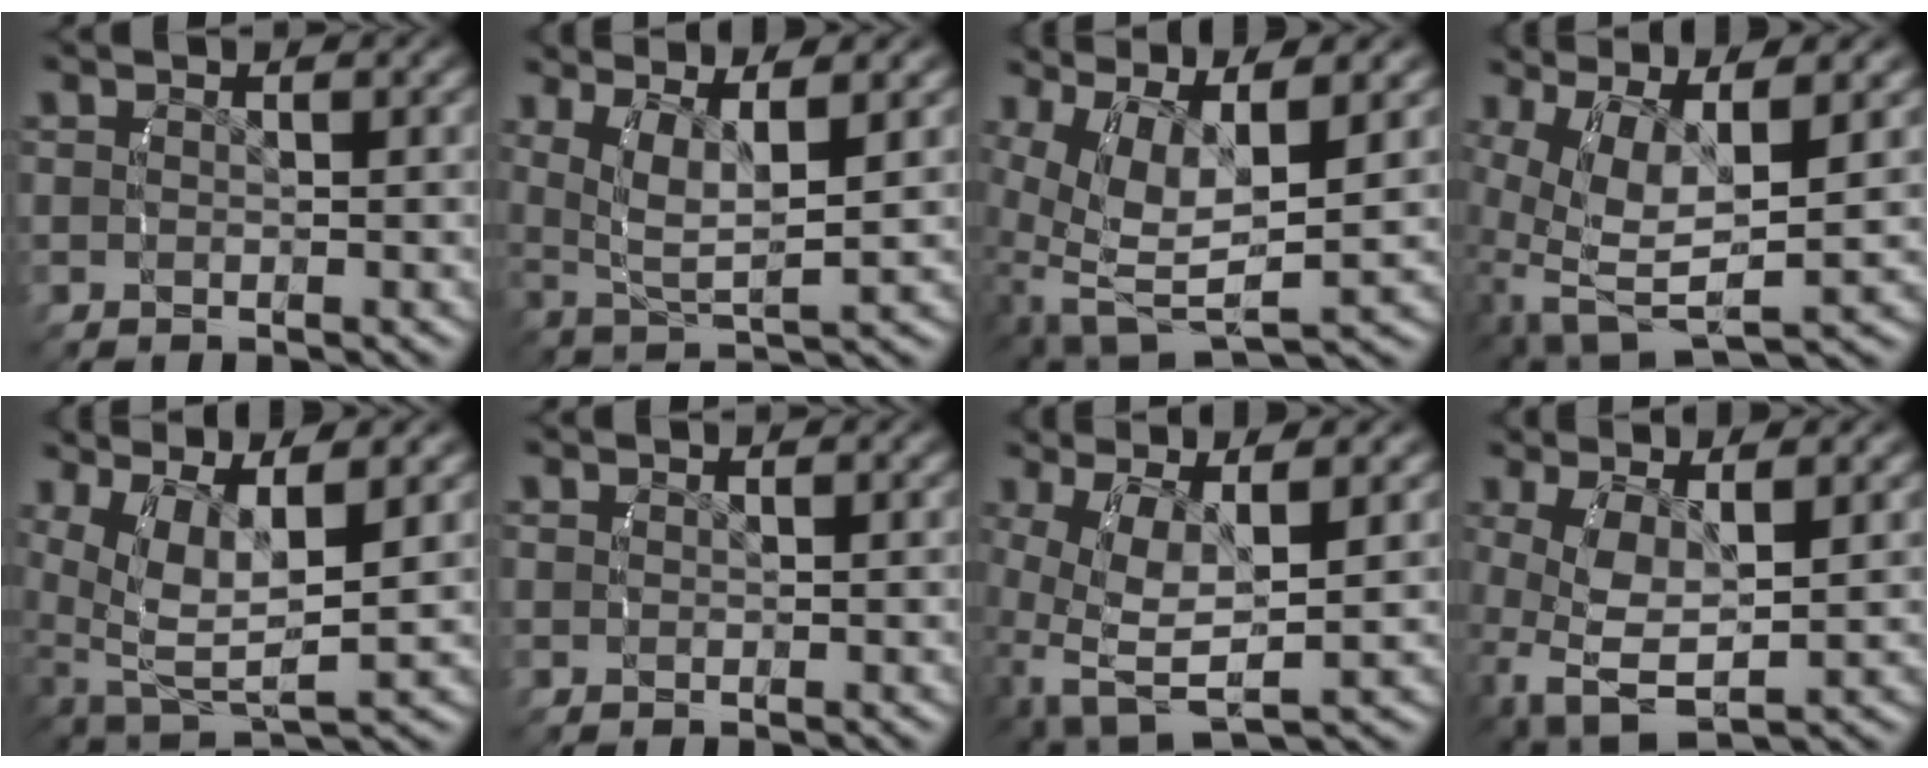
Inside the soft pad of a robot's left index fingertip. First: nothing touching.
{"total": 5.1, "force": [2.2, 1.7, 4.2], "torque": [-0.083, -0.019, 0.054]}
{"total": 9.7, "force": [-0.7, 6.0, 7.6], "torque": [-0.163, -0.056, 0.020]}
{"total": 8.8, "force": [-0.5, 5.2, 7.0], "torque": [-0.161, -0.052, 0.023]}
{"total": 7.7, "force": [0.7, 4.4, 6.3], "torque": [-0.140, -0.051, 0.045]}
{"total": 0.0}
{"total": 6.9, "force": [-0.8, 4.2, 5.5], "torque": [-0.137, -0.048, 0.013]}
{"total": 6.3, "force": [-1.1, 4.1, 4.6], "torque": [-0.131, -0.042, 0.006]}